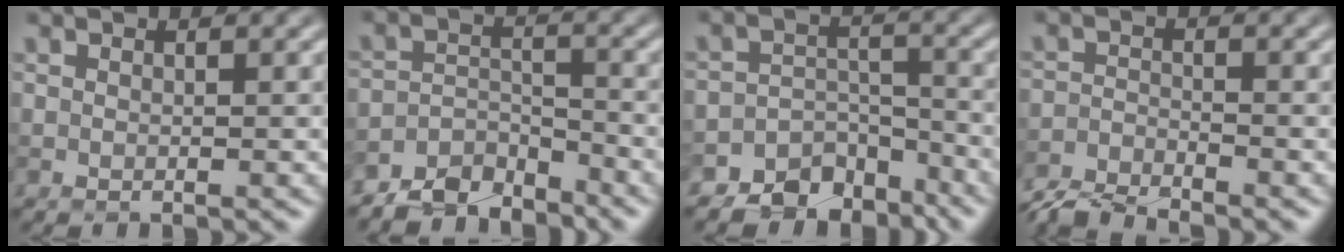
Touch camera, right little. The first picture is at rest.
{"total": 4.9, "force": [-4.5, 1.6, 1.0], "torque": [-0.011, 0.000, -0.085]}
{"total": 5.6, "force": [-4.7, 2.9, 1.1], "torque": [-0.005, -0.009, -0.075]}
{"total": 3.8, "force": [-3.7, 0.4, 0.9], "torque": [-0.019, -0.006, -0.081]}